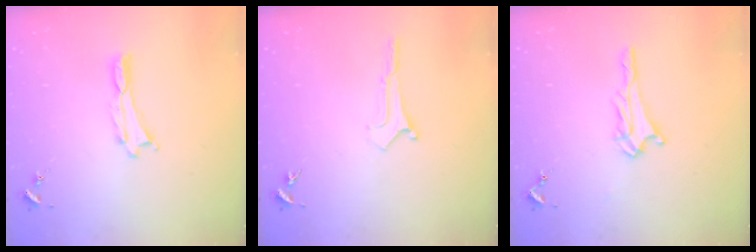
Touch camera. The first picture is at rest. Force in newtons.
{"total": 0.0}
{"total": 2.6, "press": 2.6, "slide": 0.3}